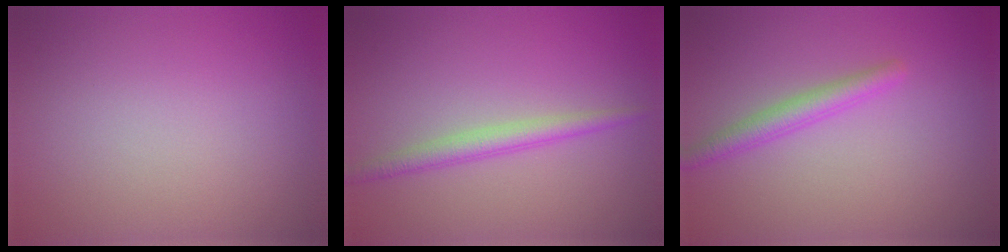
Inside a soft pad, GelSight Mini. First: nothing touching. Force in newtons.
{"total": 2.1, "press": 2.1, "slide": 0.0}
{"total": 2.2, "press": 2.2, "slide": 0.1}